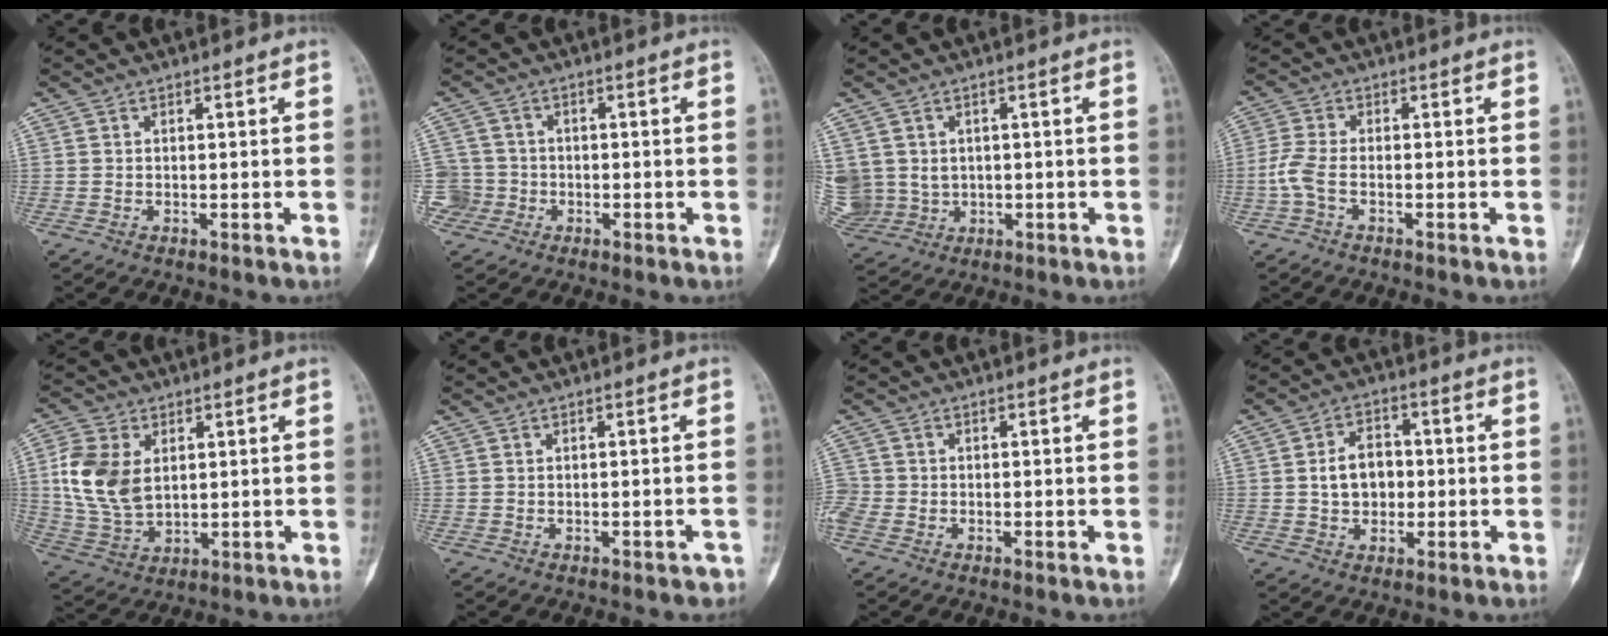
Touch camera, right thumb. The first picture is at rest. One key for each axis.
{"total": 4.5, "fx": -1.5, "fy": 4.2, "fz": -0.3, "tx": 0.025, "ty": 0.018, "tz": -0.032}
{"total": 12.4, "fx": 0.5, "fy": 11.3, "fz": 5.2, "tx": -0.150, "ty": 0.020, "tz": 0.038}
{"total": 4.0, "fx": -1.4, "fy": 1.5, "fz": 3.4, "tx": -0.093, "ty": 0.005, "tz": -0.038}
{"total": 12.2, "fx": 2.4, "fy": 8.1, "fz": 8.8, "tx": -0.169, "ty": -0.007, "tz": 0.053}
{"total": 1.8, "fx": -1.4, "fy": 1.0, "fz": 0.7, "tx": -0.006, "ty": 0.012, "tz": -0.012}
{"total": 3.8, "fx": -1.0, "fy": 3.2, "fz": 1.8, "tx": -0.049, "ty": 0.008, "tz": -0.020}
{"total": 7.5, "fx": 0.0, "fy": 5.5, "fz": 5.1, "tx": -0.061, "ty": 0.012, "tz": -0.003}